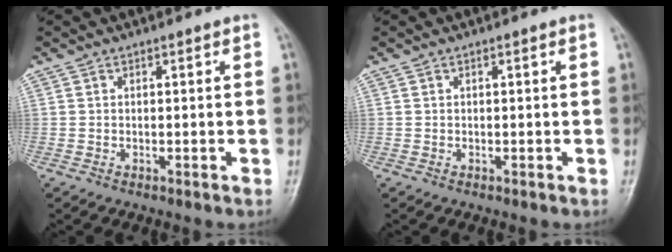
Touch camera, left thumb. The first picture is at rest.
{"total": 0.0}